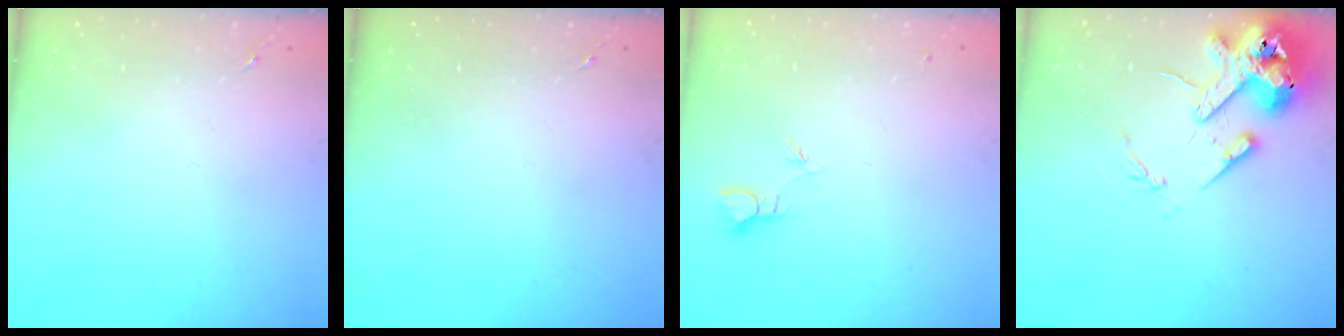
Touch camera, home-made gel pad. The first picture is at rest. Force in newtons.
{"total": 0.0}
{"total": 1.8, "press": 1.8, "slide": 0.0}
{"total": 16.3, "press": 16.0, "slide": 2.6}